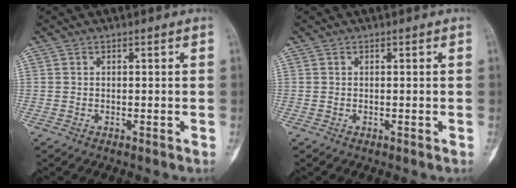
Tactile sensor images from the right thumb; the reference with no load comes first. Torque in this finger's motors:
{"motor_torque": [-0.08, 0.11, -0.09, 0.07, 0.00]}